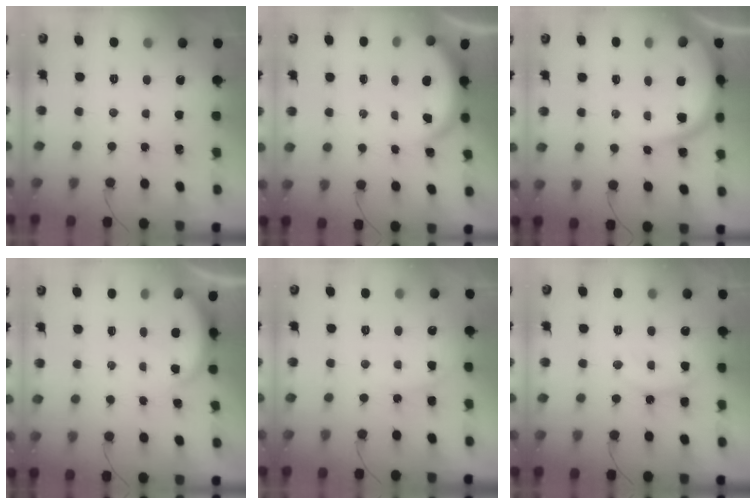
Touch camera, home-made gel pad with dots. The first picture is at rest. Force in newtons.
{"total": 3.9, "press": 3.9, "slide": 0.2}
{"total": 9.6, "press": 9.6, "slide": 1.1}
{"total": 2.5, "press": 2.4, "slide": 0.6}
{"total": 6.6, "press": 6.6, "slide": 0.4}
{"total": 11.7, "press": 11.7, "slide": 0.7}